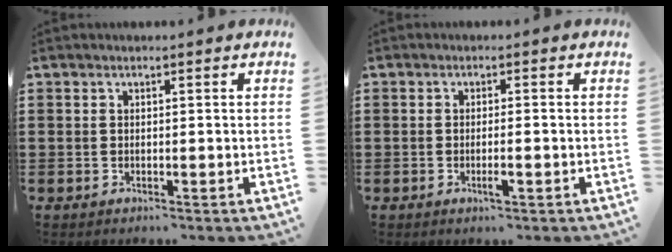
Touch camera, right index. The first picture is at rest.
{"total": 2.0, "force": [-0.8, 0.2, 1.8], "torque": [-0.038, -0.004, -0.018]}